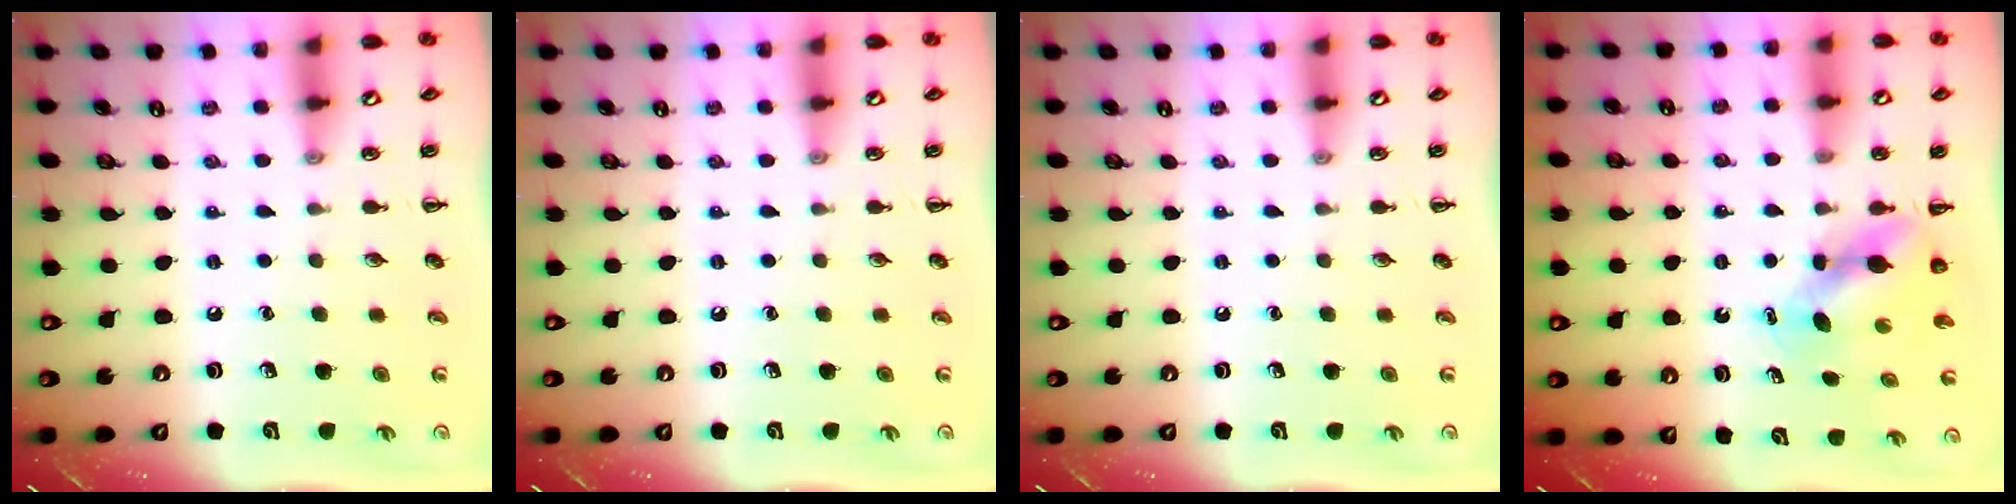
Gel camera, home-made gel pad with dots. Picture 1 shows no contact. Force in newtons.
{"total": 0.0}
{"total": 0.0}
{"total": 5.7, "press": 5.7, "slide": 0.2}